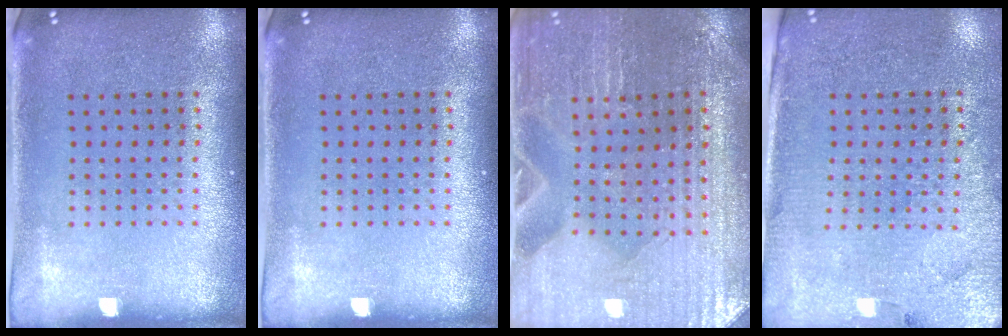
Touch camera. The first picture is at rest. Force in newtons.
{"total": 0.0}
{"total": 1.7, "press": 1.7, "slide": 0.2}
{"total": 3.1, "press": 2.9, "slide": 1.1}